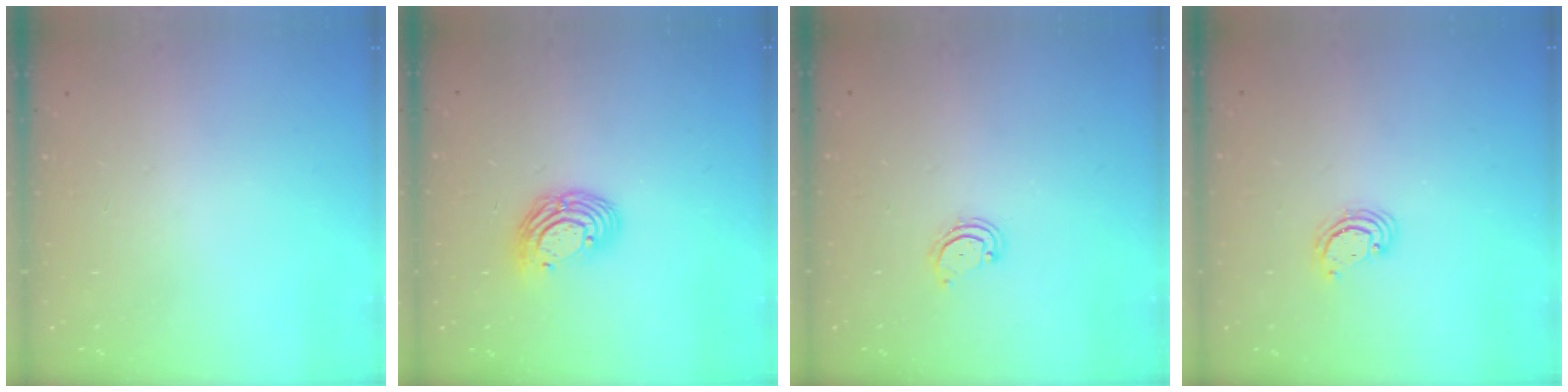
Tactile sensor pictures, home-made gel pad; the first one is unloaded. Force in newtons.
{"total": 9.5, "press": 9.4, "slide": 1.7}
{"total": 2.8, "press": 2.8, "slide": 0.2}
{"total": 3.2, "press": 3.1, "slide": 0.3}